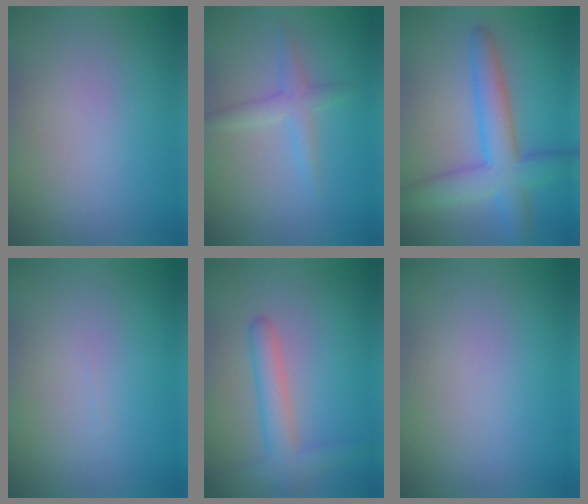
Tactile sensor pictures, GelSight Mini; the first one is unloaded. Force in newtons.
{"total": 2.2, "press": 2.2, "slide": 0.1}
{"total": 6.3, "press": 6.3, "slide": 0.3}
{"total": 0.0}
{"total": 3.8, "press": 3.7, "slide": 0.2}
{"total": 0.0}